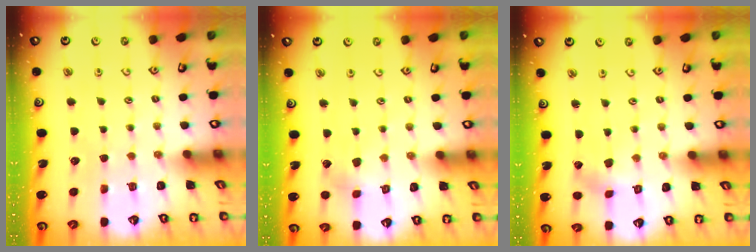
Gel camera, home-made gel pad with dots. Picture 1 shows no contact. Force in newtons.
{"total": 2.9, "press": 2.8, "slide": 0.7}
{"total": 0.0}